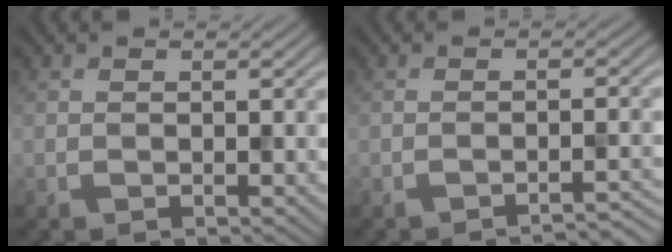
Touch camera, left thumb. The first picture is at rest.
{"total": 3.2, "force": [-2.7, 0.3, 1.8], "torque": [-0.018, 0.012, -0.047]}